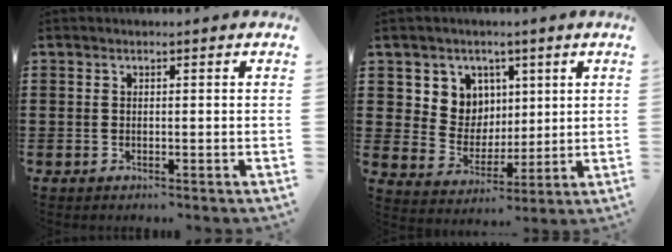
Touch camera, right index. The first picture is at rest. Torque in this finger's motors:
{"motor_torque": [0.76, 0.76, 0.29, 0.07]}